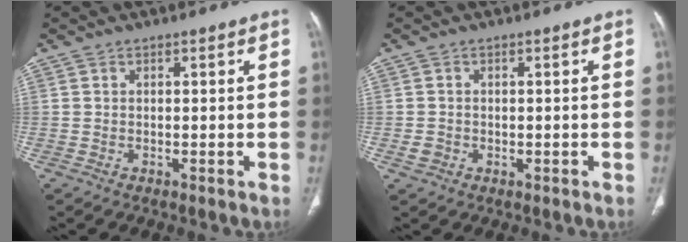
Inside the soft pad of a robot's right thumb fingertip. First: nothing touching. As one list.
[{"total": 1.7, "force": [-0.4, 1.5, 0.7], "torque": [-0.010, 0.006, -0.004]}]